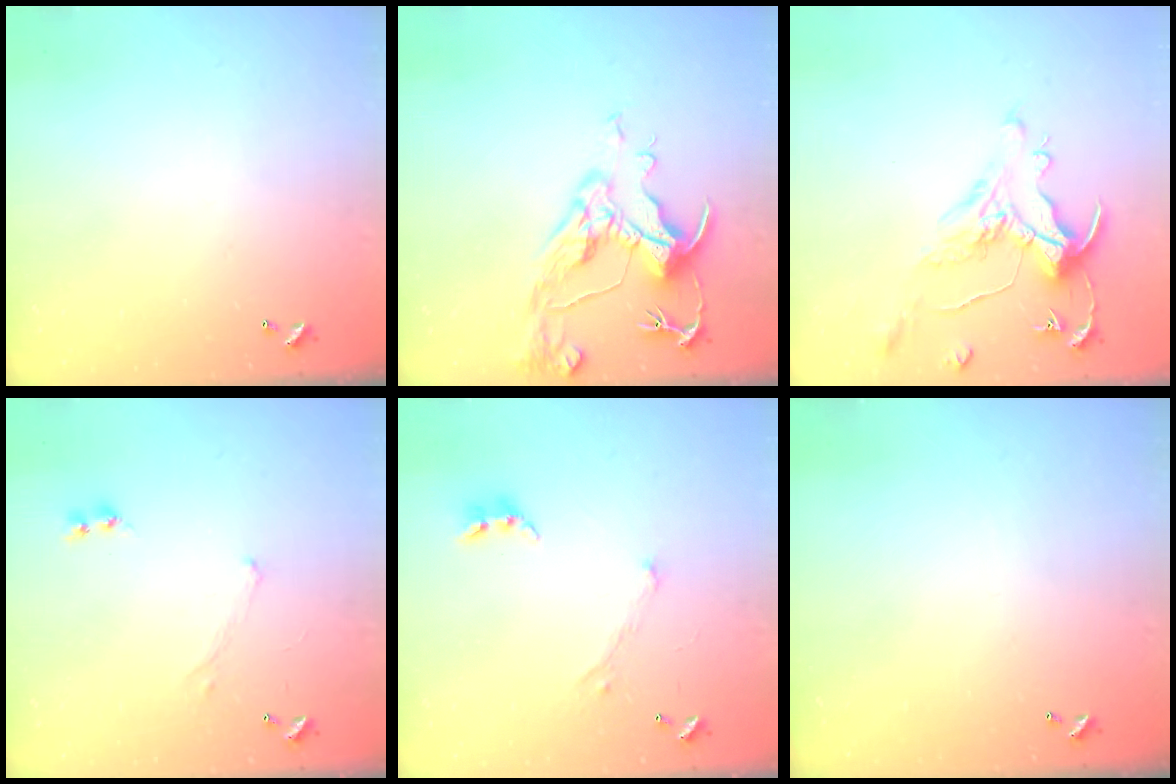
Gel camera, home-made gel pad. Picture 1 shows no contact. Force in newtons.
{"total": 8.7, "press": 8.5, "slide": 1.4}
{"total": 0.9, "press": 0.2, "slide": 0.9}
{"total": 0.7, "press": 0.7, "slide": 0.3}
{"total": 1.7, "press": 1.6, "slide": 0.5}
{"total": 0.0}